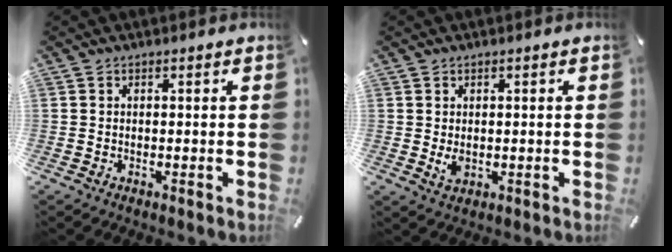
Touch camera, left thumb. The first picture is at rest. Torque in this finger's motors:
{"motor_torque": [0.62, 1.00, 0.07, -0.41, 0.16]}